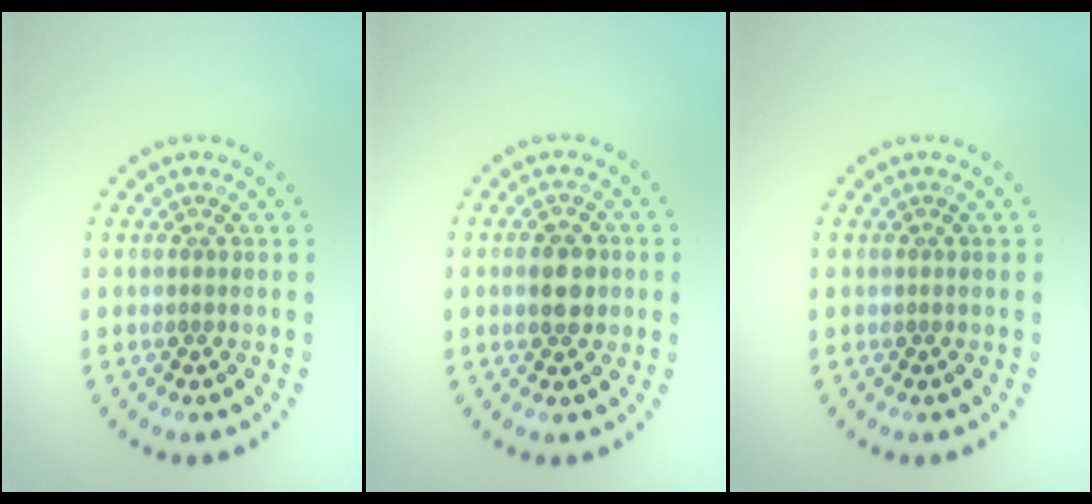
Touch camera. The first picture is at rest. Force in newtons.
{"total": 2.9, "press": 2.9, "slide": 0.1}
{"total": 0.0}